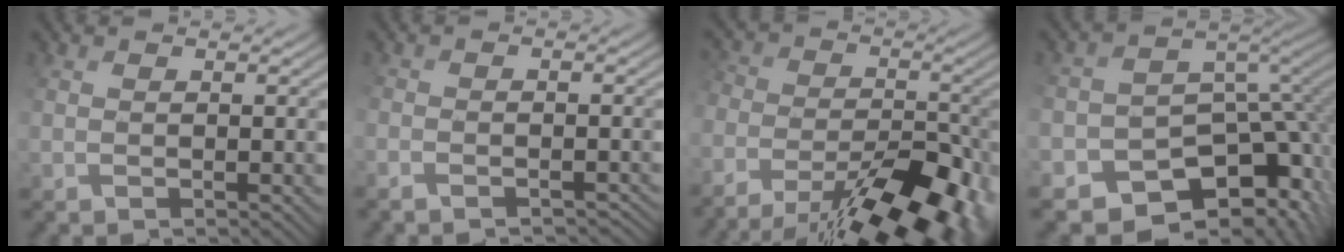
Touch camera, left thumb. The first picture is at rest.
{"total": 4.2, "force": [-3.5, 1.8, 1.6], "torque": [-0.026, -0.006, -0.055]}
{"total": 16.7, "force": [-11.5, 8.5, 8.7], "torque": [-0.155, -0.033, -0.162]}
{"total": 13.0, "force": [-8.0, 8.3, 6.0], "torque": [-0.117, -0.023, -0.102]}